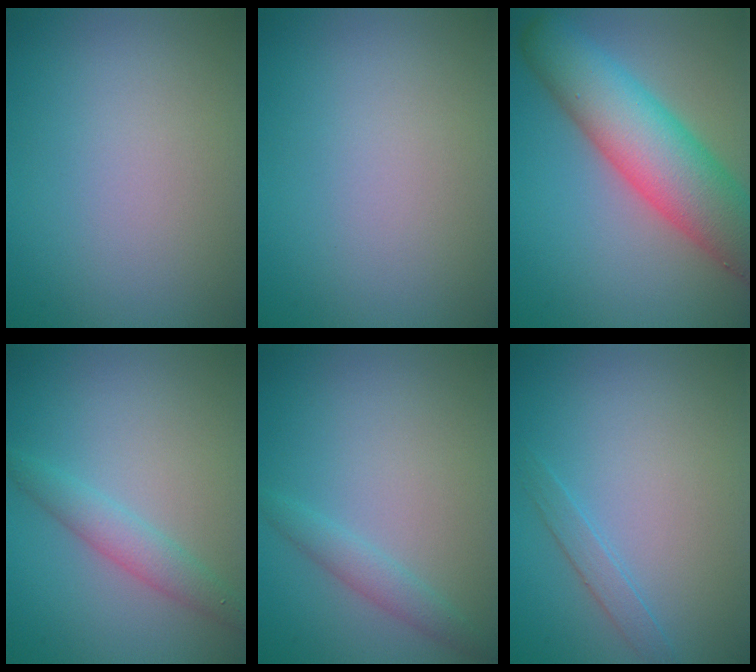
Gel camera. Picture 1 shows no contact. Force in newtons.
{"total": 0.0}
{"total": 9.9, "press": 9.9, "slide": 0.6}
{"total": 2.4, "press": 2.4, "slide": 0.1}
{"total": 1.7, "press": 1.7, "slide": 0.0}
{"total": 1.4, "press": 1.4, "slide": 0.1}